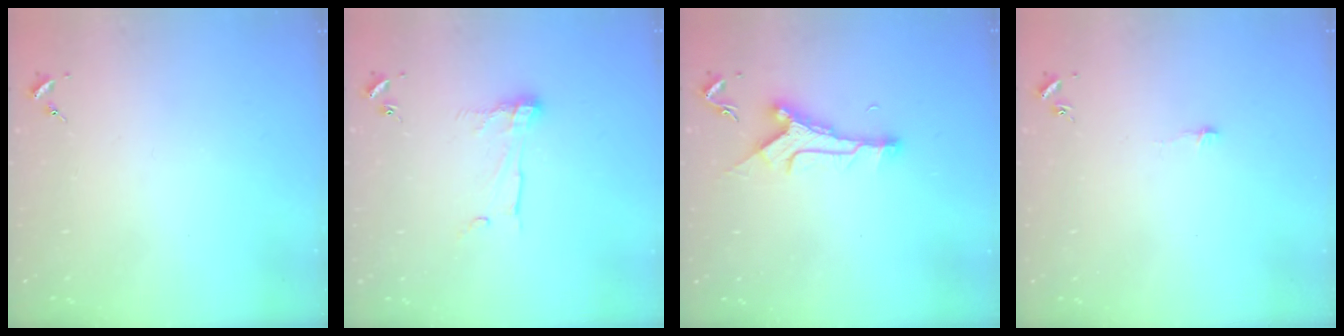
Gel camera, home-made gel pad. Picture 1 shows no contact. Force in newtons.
{"total": 9.0, "press": 9.0, "slide": 0.4}
{"total": 10.1, "press": 10.1, "slide": 0.8}
{"total": 3.6, "press": 3.6, "slide": 0.3}